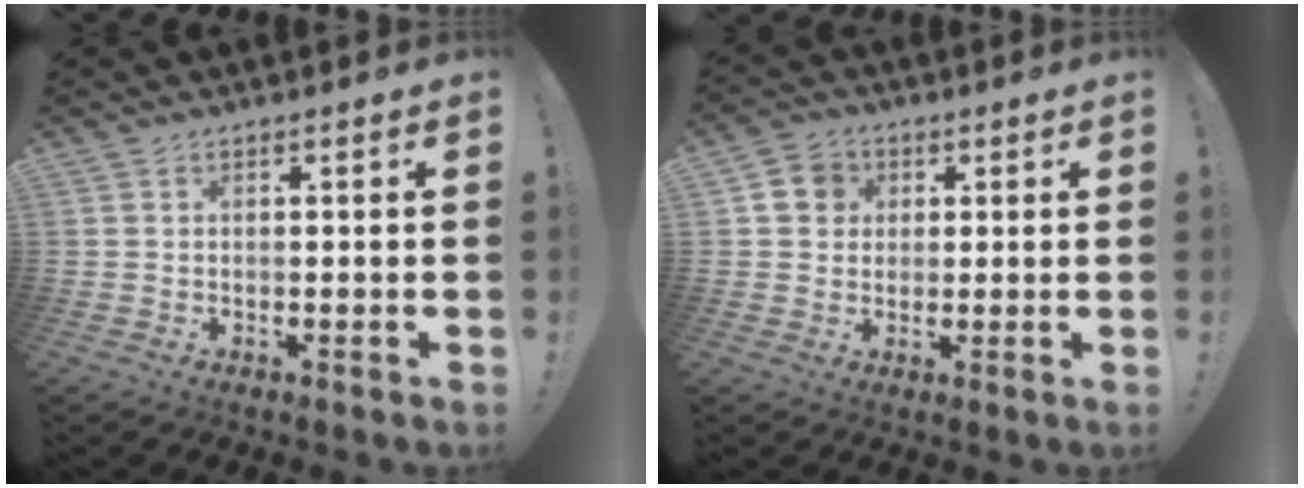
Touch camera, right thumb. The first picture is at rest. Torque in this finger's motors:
{"motor_torque": [-0.15, 0.76, 0.17, -0.20, -0.02]}